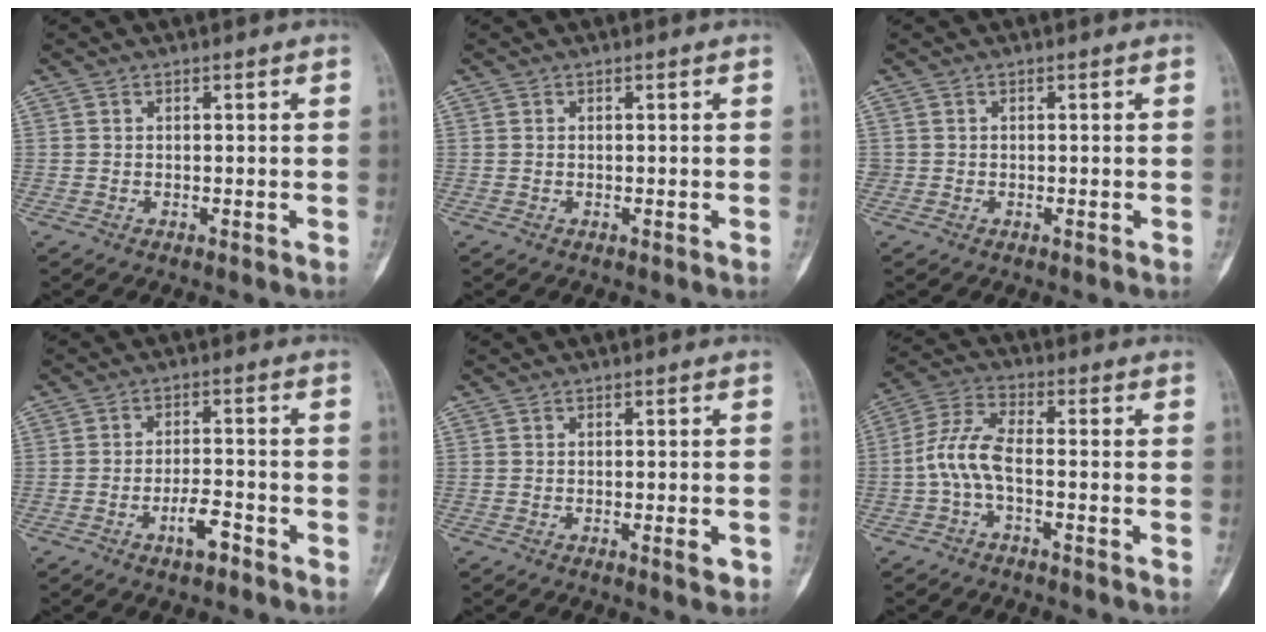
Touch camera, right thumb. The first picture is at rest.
{"total": 0.0}
{"total": 0.6, "force": [-0.1, 0.6, 0.0], "torque": [0.005, 0.005, -0.002]}
{"total": 4.6, "force": [-2.7, 1.5, 3.3], "torque": [-0.056, 0.020, -0.046]}
{"total": 2.4, "force": [-0.9, 0.6, 2.1], "torque": [-0.028, -0.001, -0.010]}
{"total": 7.2, "force": [-1.8, 2.8, 6.3], "torque": [-0.144, 0.029, -0.044]}